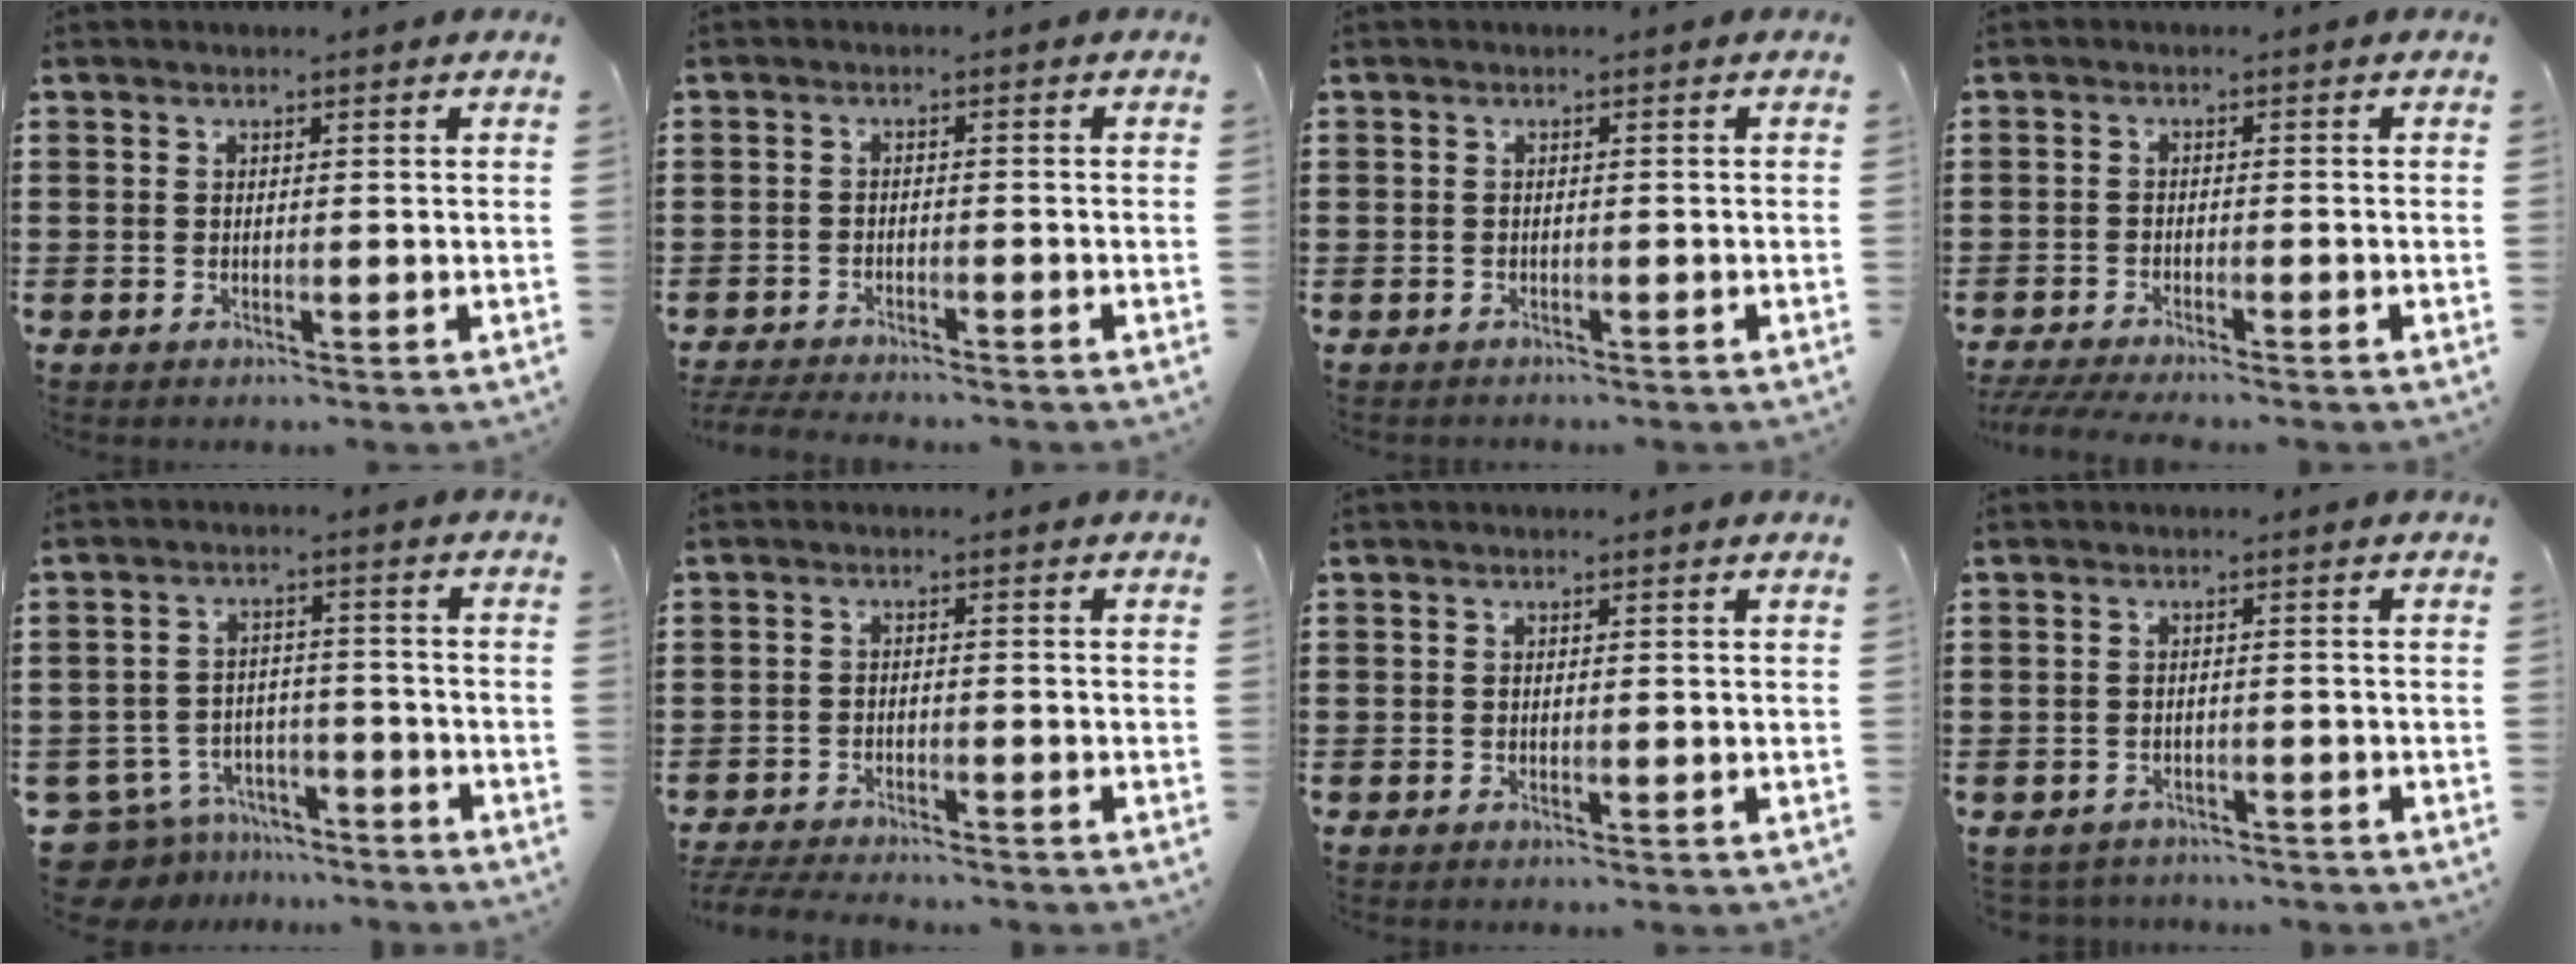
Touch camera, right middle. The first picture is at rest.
{"total": 2.9, "force": [-2.9, 0.2, 0.4], "torque": [-0.017, -0.006, -0.062]}
{"total": 0.8, "force": [-0.7, 0.4, -0.1], "torque": [0.001, 0.002, -0.015]}
{"total": 2.9, "force": [-2.8, 0.0, 0.8], "torque": [-0.029, -0.010, -0.060]}
{"total": 7.0, "force": [-6.7, 2.1, 0.7], "torque": [-0.037, 0.014, -0.138]}
{"total": 3.6, "force": [-3.6, 0.3, 0.5], "torque": [-0.025, -0.009, -0.078]}
{"total": 0.0}
{"total": 1.6, "force": [-1.6, 0.4, -0.2], "torque": [-0.005, -0.001, -0.035]}